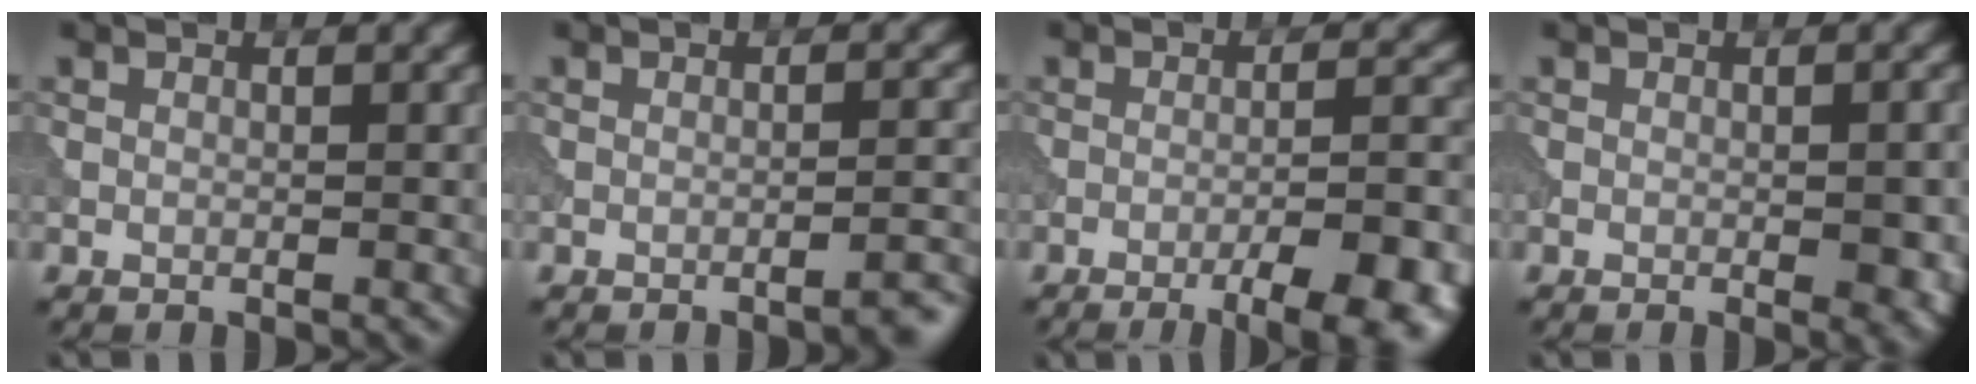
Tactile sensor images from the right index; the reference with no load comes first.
{"total": 2.2, "force": [-1.7, 0.4, 1.4], "torque": [-0.007, 0.009, -0.030]}
{"total": 9.5, "force": [-5.7, 2.9, 7.0], "torque": [-0.072, 0.003, -0.054]}
{"total": 3.3, "force": [-0.9, 1.0, 3.0], "torque": [-0.042, -0.005, -0.010]}